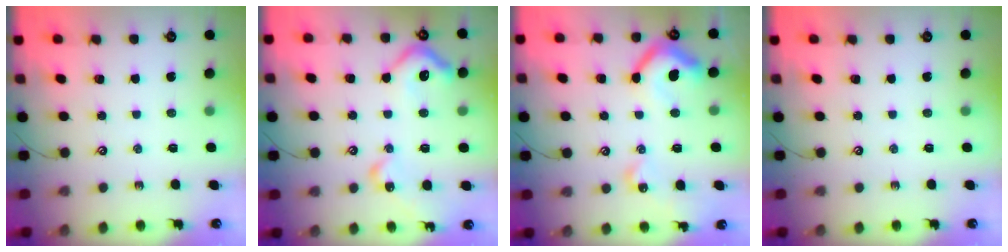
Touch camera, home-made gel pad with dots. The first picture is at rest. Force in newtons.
{"total": 11.9, "press": 11.8, "slide": 1.4}
{"total": 11.4, "press": 11.4, "slide": 0.8}
{"total": 0.0}